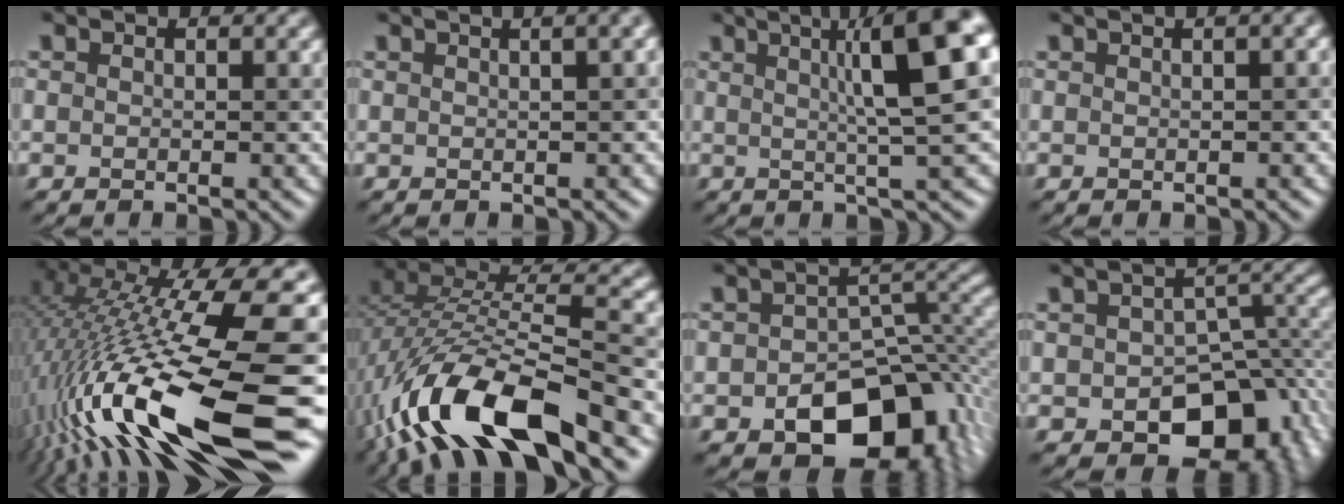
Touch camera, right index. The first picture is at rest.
{"total": 4.1, "force": [1.6, 1.7, 3.4], "torque": [-0.010, 0.026, -0.010]}
{"total": 9.7, "force": [2.5, 1.8, 9.2], "torque": [-0.086, 0.026, 0.031]}
{"total": 1.7, "force": [0.2, 0.3, 1.6], "torque": [-0.015, 0.006, 0.000]}
{"total": 17.6, "force": [-3.7, 3.8, 16.8], "torque": [-0.304, 0.019, -0.063]}
{"total": 13.2, "force": [-7.2, 4.2, 10.2], "torque": [-0.209, 0.005, -0.136]}
{"total": 11.1, "force": [-5.0, 7.1, 7.1], "torque": [-0.095, -0.019, -0.069]}
{"total": 9.6, "force": [-3.8, 6.3, 6.2], "torque": [-0.072, -0.016, -0.048]}